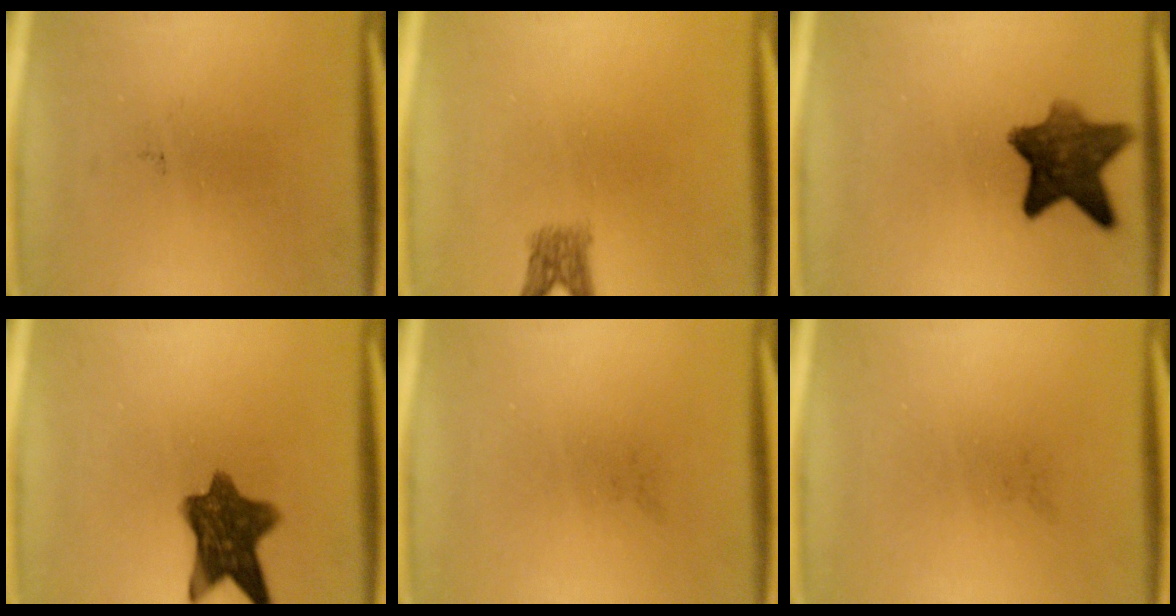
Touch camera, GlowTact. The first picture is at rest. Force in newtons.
{"total": 2.5}
{"total": 9.2}
{"total": 9.5}
{"total": 0.0}
{"total": 0.0}